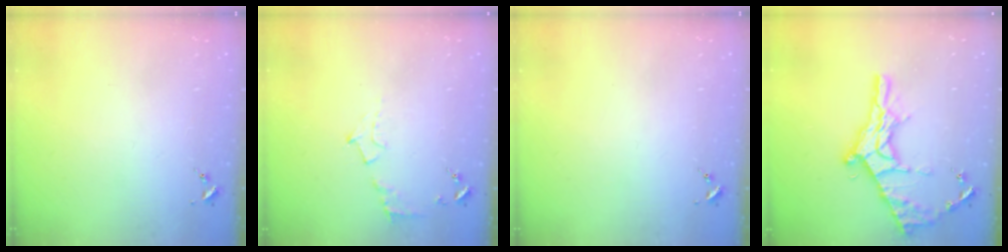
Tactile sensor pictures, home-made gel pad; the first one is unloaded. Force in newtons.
{"total": 7.0, "press": 7.0, "slide": 0.7}
{"total": 0.0}
{"total": 20.6, "press": 20.6, "slide": 1.6}